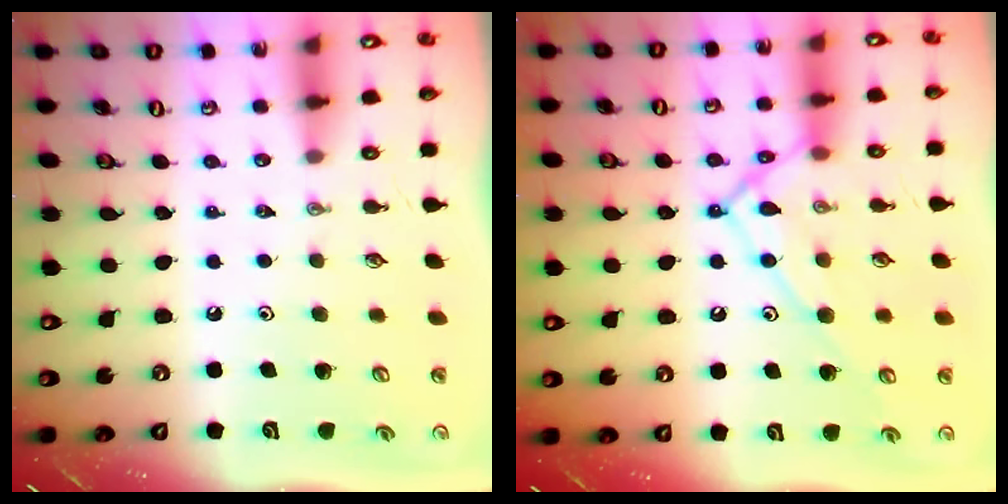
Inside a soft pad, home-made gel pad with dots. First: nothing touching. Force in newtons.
{"total": 12.5, "press": 12.5, "slide": 1.1}